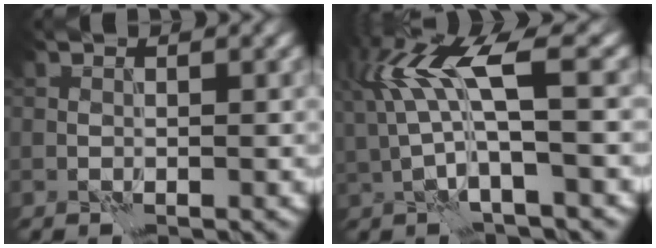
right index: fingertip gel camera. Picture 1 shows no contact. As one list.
[{"total": 6.7, "force": [1.5, 1.6, 6.3], "torque": [-0.137, 0.009, 0.027]}]